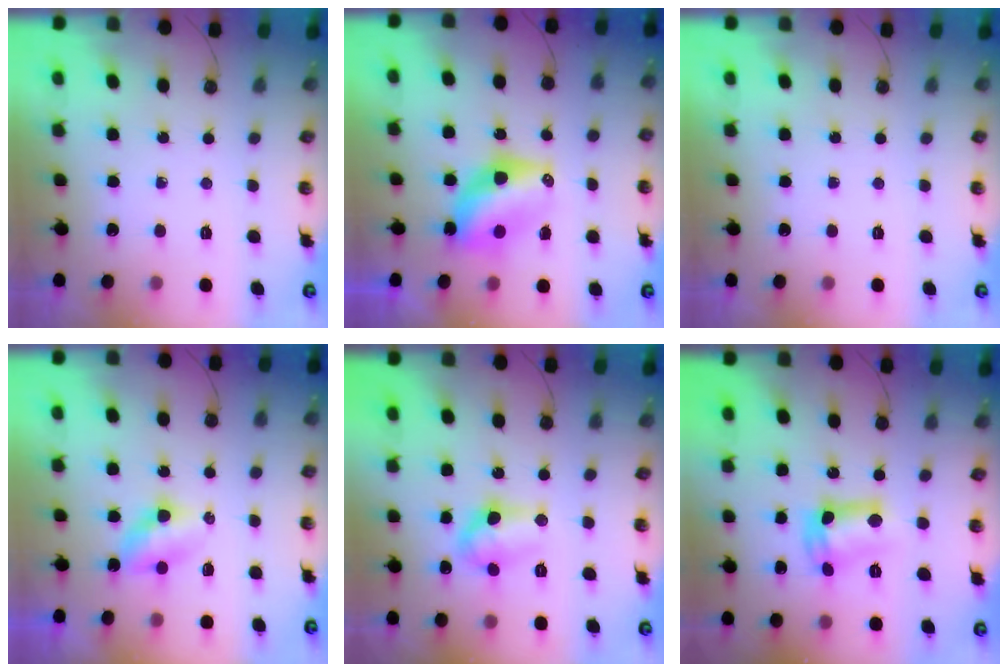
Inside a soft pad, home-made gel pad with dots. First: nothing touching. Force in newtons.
{"total": 8.2, "press": 8.2, "slide": 0.9}
{"total": 0.0}
{"total": 6.1, "press": 4.8, "slide": 3.7}
{"total": 10.6, "press": 10.6, "slide": 0.9}
{"total": 11.7, "press": 11.7, "slide": 0.9}